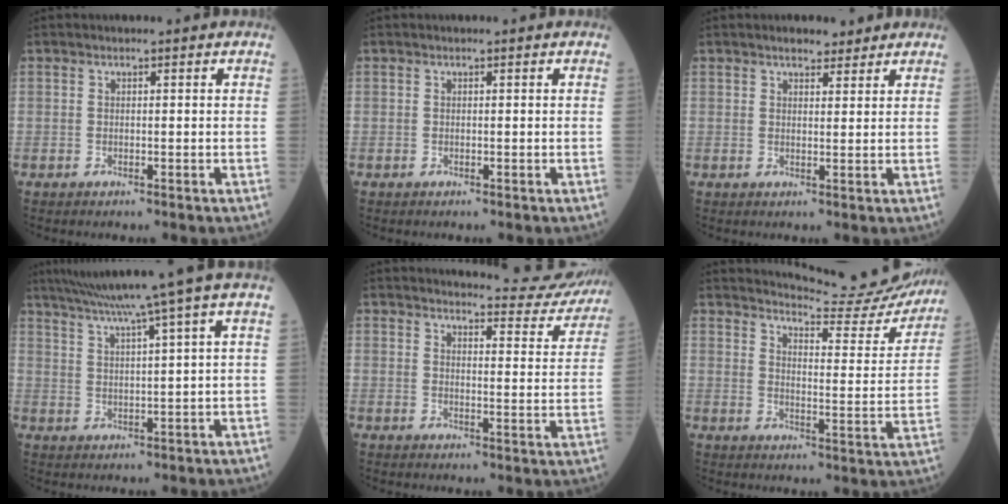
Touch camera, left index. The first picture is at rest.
{"total": 0.0}
{"total": 3.0, "force": [2.6, 1.3, 1.0], "torque": [-0.017, 0.008, 0.036]}
{"total": 10.9, "force": [8.2, -2.6, 6.7], "torque": [-0.112, 0.005, 0.124]}
{"total": 12.0, "force": [11.9, 1.1, 1.3], "torque": [-0.004, -0.044, 0.124]}
{"total": 17.1, "force": [16.9, 0.8, 2.9], "torque": [-0.040, -0.078, 0.197]}